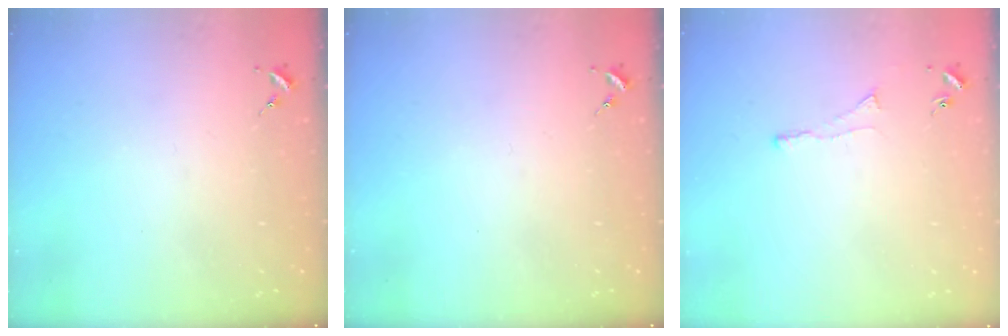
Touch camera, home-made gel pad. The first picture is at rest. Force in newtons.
{"total": 0.0}
{"total": 2.9, "press": 2.8, "slide": 0.7}